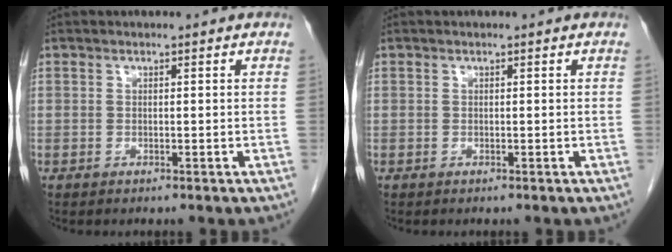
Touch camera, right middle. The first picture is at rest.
{"total": 0.0}